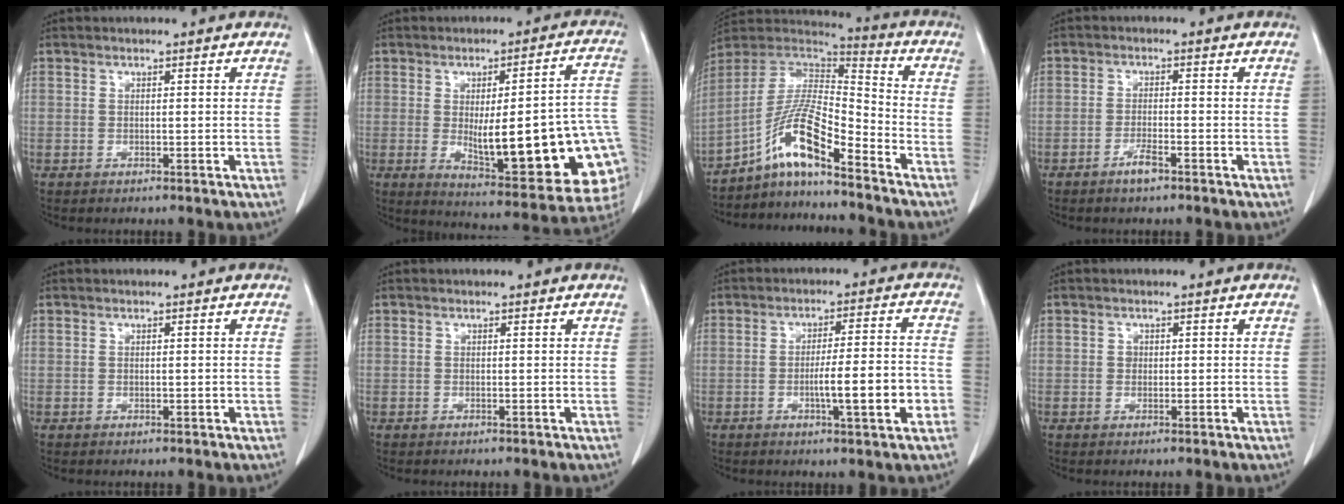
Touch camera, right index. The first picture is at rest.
{"total": 23.8, "force": [-3.6, 4.8, 23.0], "torque": [-0.229, 0.004, -0.027]}
{"total": 11.5, "force": [-7.7, 1.3, 8.5], "torque": [-0.161, 0.020, -0.140]}
{"total": 2.5, "force": [-1.7, 0.3, 1.8], "torque": [-0.033, 0.001, -0.029]}
{"total": 0.0}
{"total": 0.0}
{"total": 9.3, "force": [-2.8, 0.4, 8.9], "torque": [-0.134, 0.003, -0.042]}
{"total": 0.8, "force": [0.1, 0.8, 0.3], "torque": [-0.003, 0.002, 0.001]}